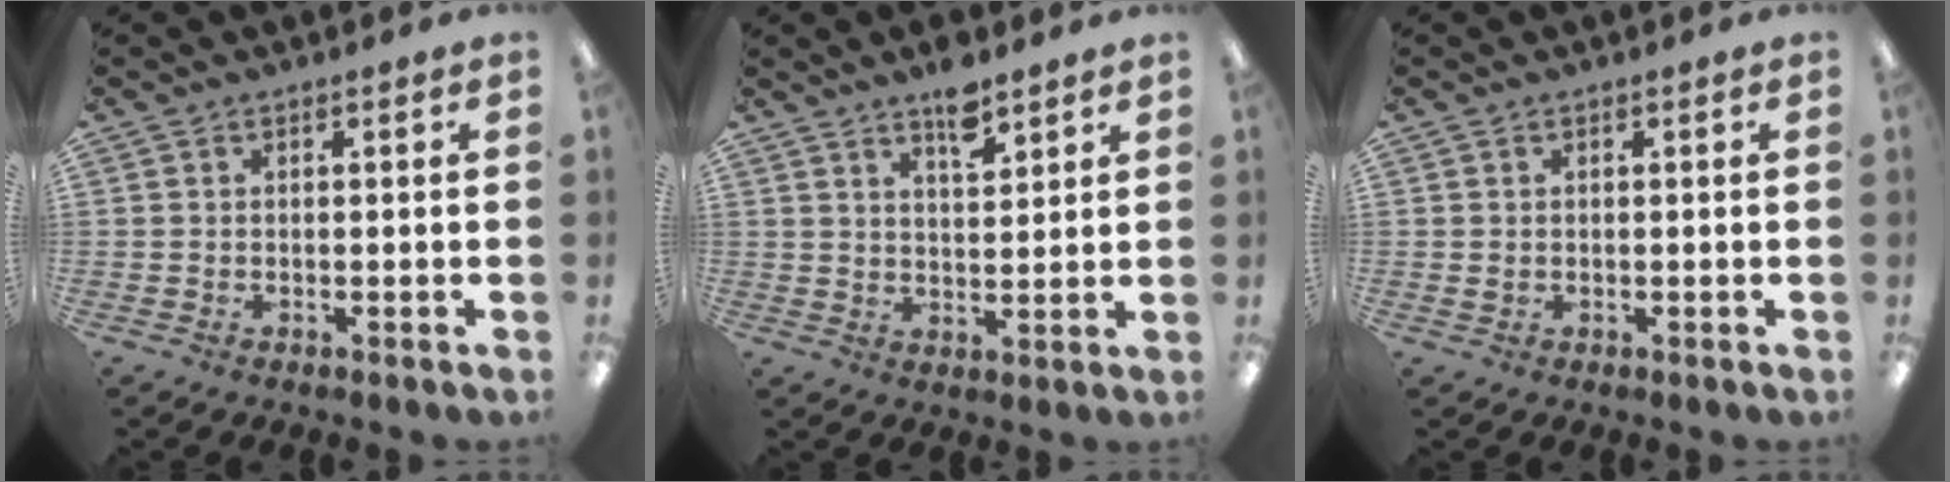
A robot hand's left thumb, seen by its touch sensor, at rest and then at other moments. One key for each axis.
{"total": 6.7, "fx": 5.1, "fy": 2.3, "fz": 3.7, "tx": -0.051, "ty": -0.030, "tz": 0.086}
{"total": 0.5, "fx": 0.1, "fy": 0.4, "fz": 0.3, "tx": -0.005, "ty": 0.003, "tz": 0.001}